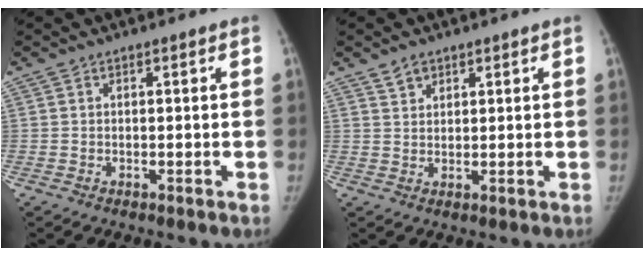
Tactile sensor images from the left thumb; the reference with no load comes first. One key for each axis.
{"total": 2.5, "fx": 1.9, "fy": 1.5, "fz": 0.7, "tx": -0.002, "ty": -0.009, "tz": 0.036}